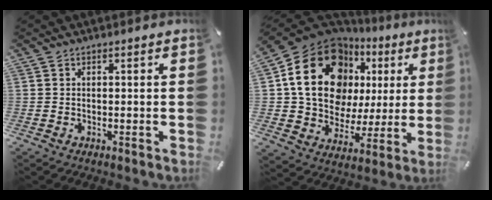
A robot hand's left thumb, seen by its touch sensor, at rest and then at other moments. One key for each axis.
{"total": 22.2, "fx": 7.6, "fy": 16.5, "fz": 12.7, "tx": -0.227, "ty": -0.038, "tz": 0.136}